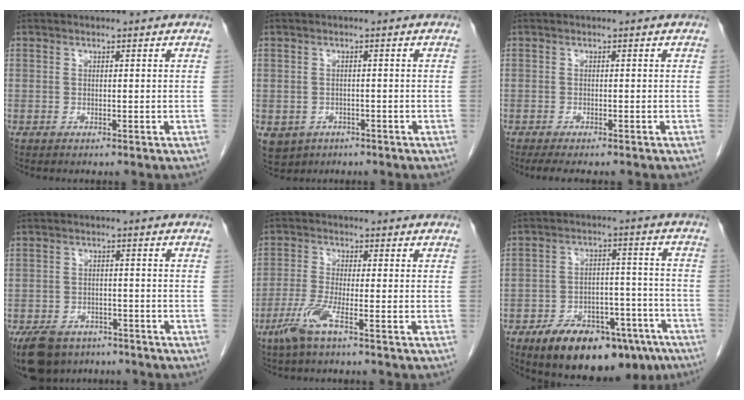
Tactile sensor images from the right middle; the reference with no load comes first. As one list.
[{"total": 5.7, "force": [-2.9, 4.7, 1.5], "torque": [-0.033, -0.001, -0.038]}, {"total": 5.2, "force": [-4.4, 1.2, 2.7], "torque": [-0.036, -0.012, -0.063]}, {"total": 10.1, "force": [-7.5, 5.6, 3.8], "torque": [-0.079, -0.006, -0.115]}, {"total": 3.8, "force": [-2.3, -0.1, 3.1], "torque": [-0.070, -0.009, -0.051]}, {"total": 17.8, "force": [-12.4, 7.6, 10.2], "torque": [-0.118, 0.029, -0.184]}]